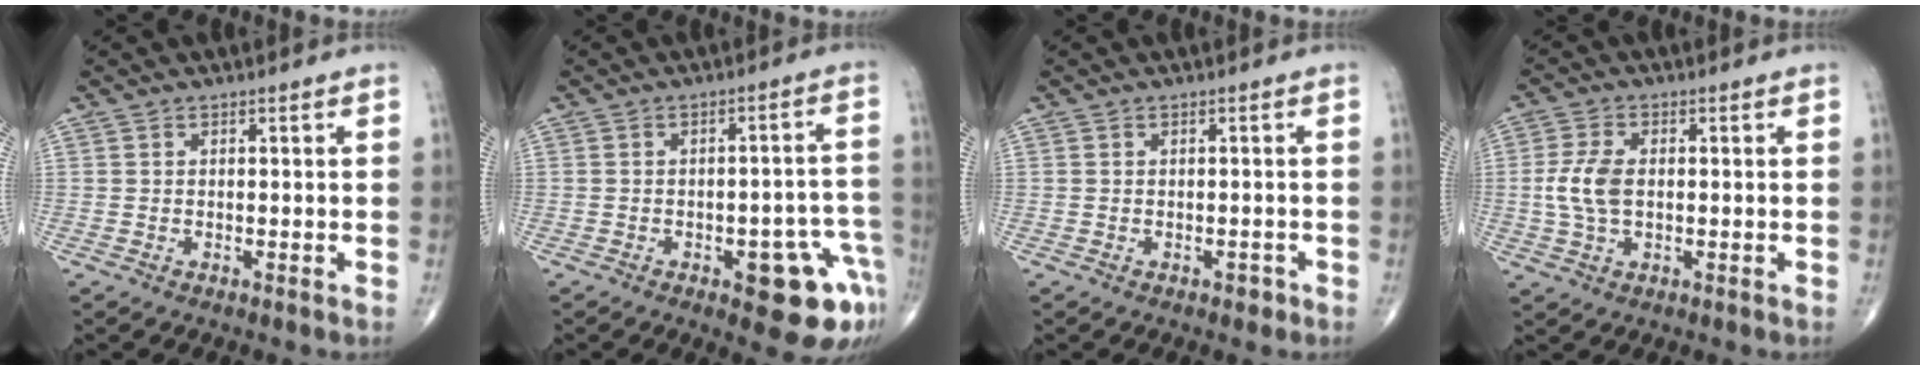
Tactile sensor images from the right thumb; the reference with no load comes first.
{"total": 12.2, "force": [-5.3, 4.5, 10.0], "torque": [-0.083, 0.035, -0.055]}
{"total": 1.2, "force": [-0.6, 0.8, 0.6], "torque": [-0.004, 0.004, -0.008]}
{"total": 6.5, "force": [0.0, 3.7, 5.3], "torque": [-0.122, 0.004, -0.002]}